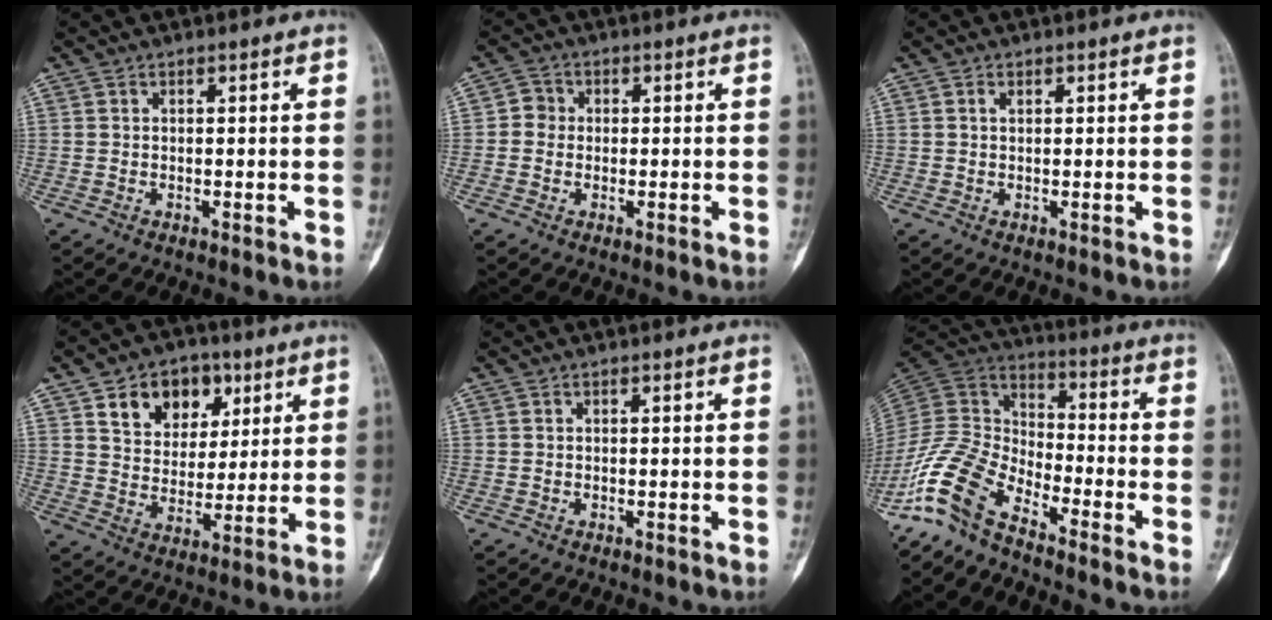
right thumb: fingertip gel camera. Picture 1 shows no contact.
{"total": 3.1, "force": [-0.2, 3.0, 1.0], "torque": [0.004, 0.009, -0.012]}
{"total": 1.0, "force": [0.4, 0.6, 0.7], "torque": [-0.012, 0.001, 0.007]}
{"total": 12.4, "force": [5.8, 9.1, 6.1], "torque": [-0.055, -0.020, 0.099]}
{"total": 0.0}
{"total": 12.1, "force": [-9.3, 4.3, 6.5], "torque": [-0.138, 0.077, -0.197]}